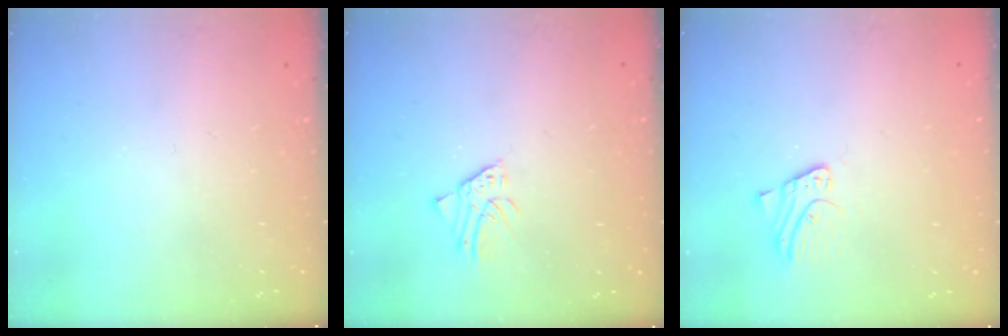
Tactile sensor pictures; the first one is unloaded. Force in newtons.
{"total": 2.1, "press": 2.1, "slide": 0.2}
{"total": 3.0, "press": 3.0, "slide": 0.3}